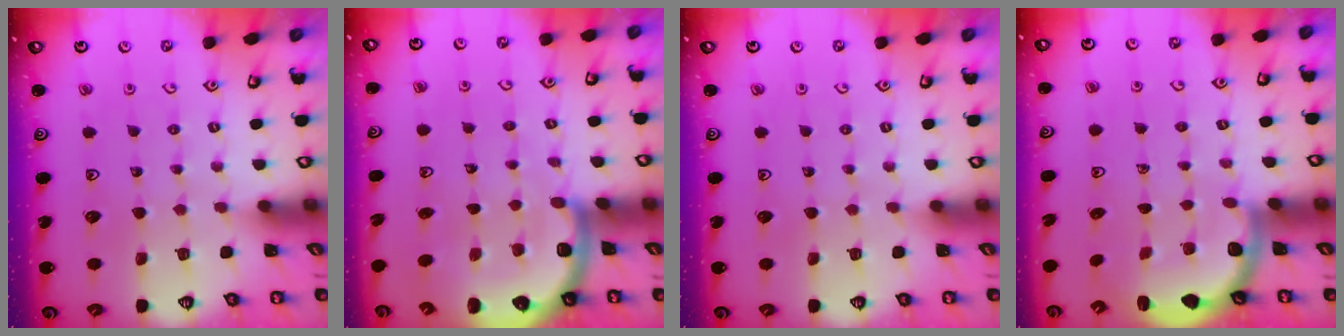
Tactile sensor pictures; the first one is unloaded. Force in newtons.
{"total": 6.5, "press": 6.3, "slide": 1.7}
{"total": 0.0}
{"total": 2.6, "press": 2.5, "slide": 0.6}